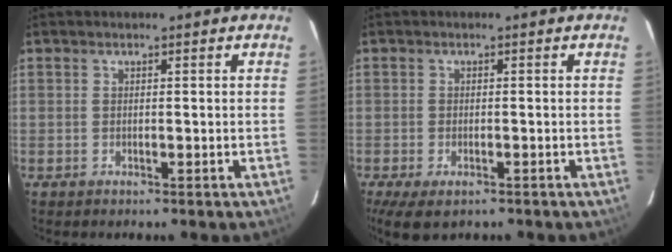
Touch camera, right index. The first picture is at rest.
{"total": 6.6, "force": [-4.1, 3.0, 4.2], "torque": [-0.094, -0.027, -0.067]}